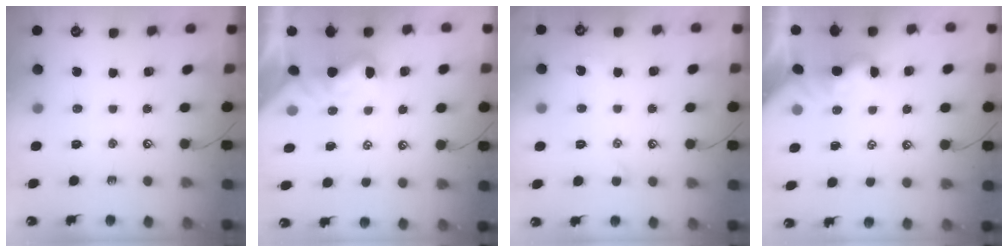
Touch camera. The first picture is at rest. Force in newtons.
{"total": 1.4, "press": 1.2, "slide": 0.5}
{"total": 1.0, "press": 0.9, "slide": 0.6}
{"total": 1.9, "press": 1.8, "slide": 0.6}